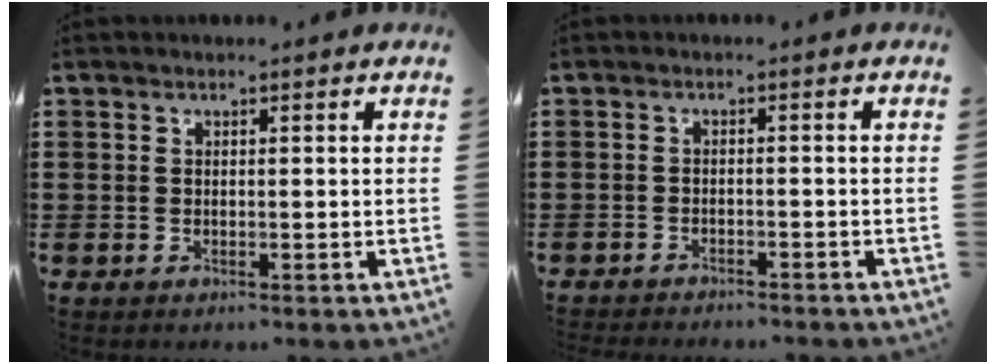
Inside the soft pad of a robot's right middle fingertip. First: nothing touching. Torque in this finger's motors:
{"motor_torque": [0.50, -0.47, 0.47, 0.21]}